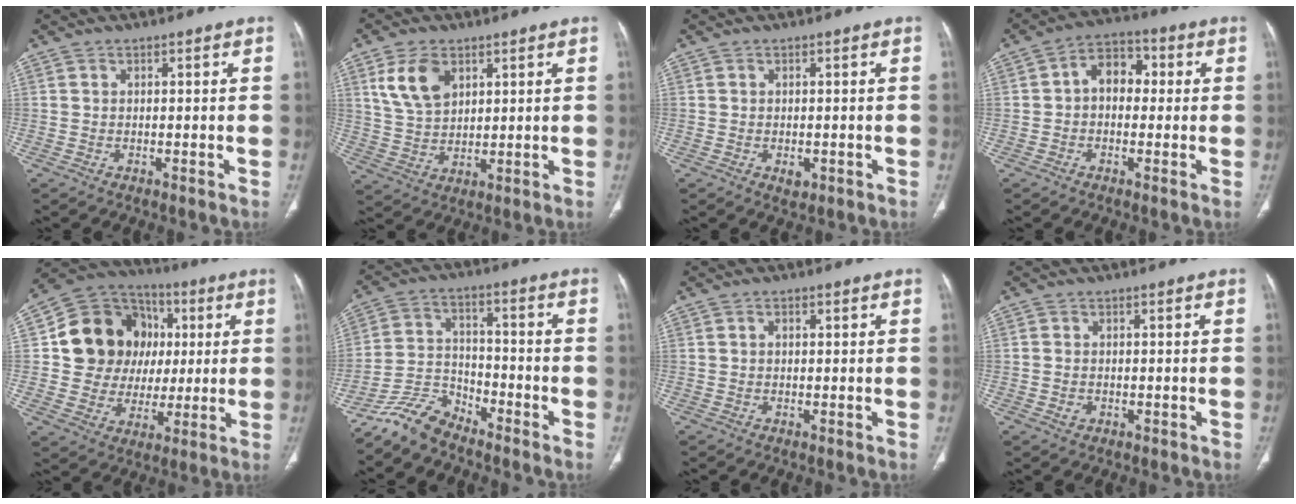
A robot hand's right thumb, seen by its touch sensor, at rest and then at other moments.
{"total": 8.8, "force": [4.0, 5.5, 5.5], "torque": [-0.090, -0.014, 0.085]}
{"total": 1.9, "force": [-0.6, 1.2, 1.3], "torque": [-0.013, -0.001, -0.003]}
{"total": 7.3, "force": [0.4, 5.2, 5.1], "torque": [-0.051, 0.026, -0.005]}
{"total": 18.1, "force": [2.9, 15.9, 8.1], "torque": [-0.094, 0.022, 0.061]}
{"total": 7.9, "force": [-7.1, 3.0, 1.8], "torque": [-0.034, 0.052, -0.147]}
{"total": 1.0, "force": [0.3, 0.6, 0.7], "torque": [-0.012, 0.002, 0.004]}
{"total": 1.7, "force": [-0.4, 1.4, 0.9], "torque": [-0.014, 0.005, -0.004]}